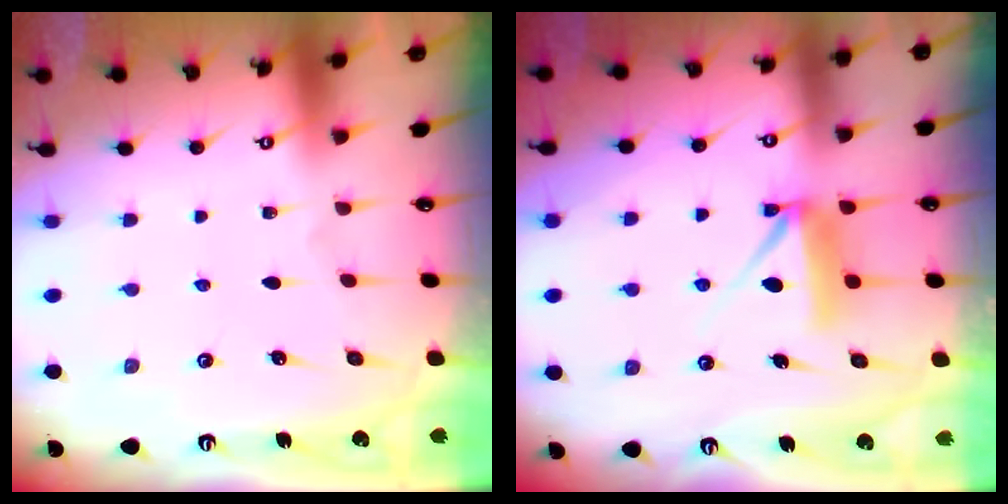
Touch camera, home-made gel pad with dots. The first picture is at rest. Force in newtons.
{"total": 8.6, "press": 8.6, "slide": 0.1}